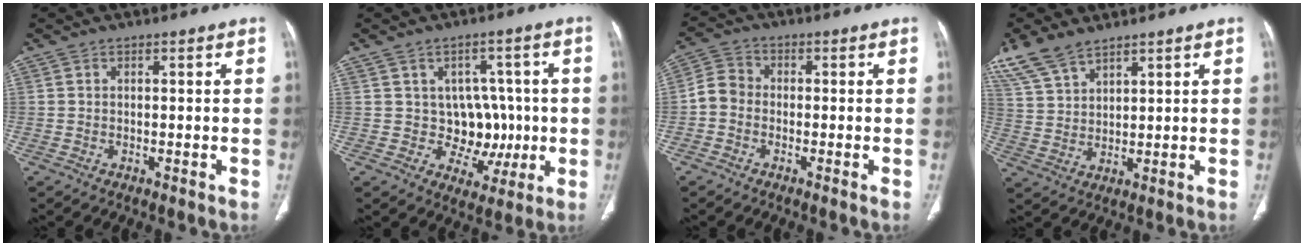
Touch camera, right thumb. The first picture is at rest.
{"total": 8.4, "force": [-0.1, 7.1, 4.4], "torque": [-0.004, 0.009, 0.010]}
{"total": 4.4, "force": [-1.3, 3.5, 2.3], "torque": [-0.036, 0.014, -0.040]}
{"total": 8.6, "force": [6.7, 3.5, 4.1], "torque": [-0.084, -0.011, 0.149]}